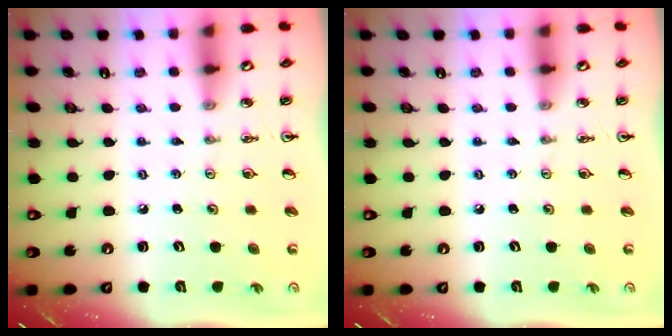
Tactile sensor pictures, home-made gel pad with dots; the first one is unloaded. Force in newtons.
{"total": 0.0}